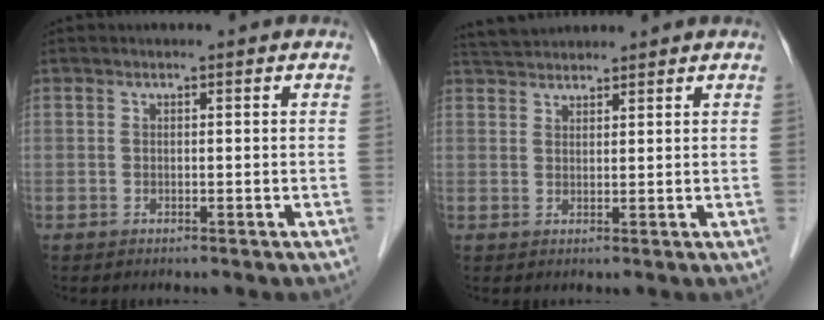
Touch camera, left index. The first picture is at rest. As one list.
[{"total": 4.3, "force": [4.2, 0.5, 0.8], "torque": [-0.019, 0.032, 0.080]}]